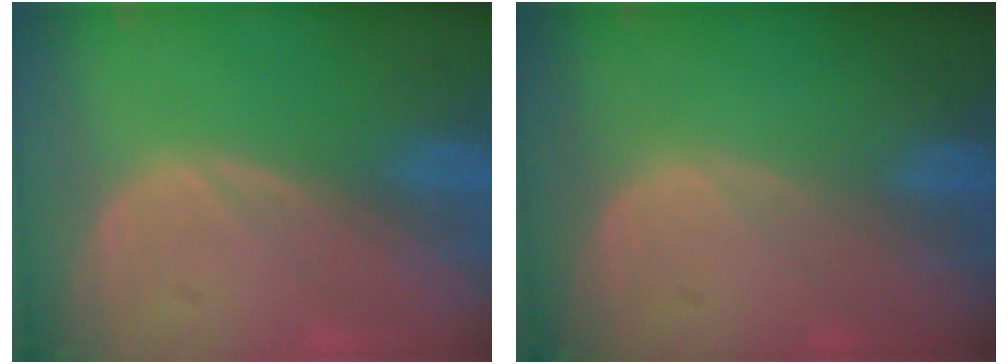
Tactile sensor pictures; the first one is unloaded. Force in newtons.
{"total": 0.0}